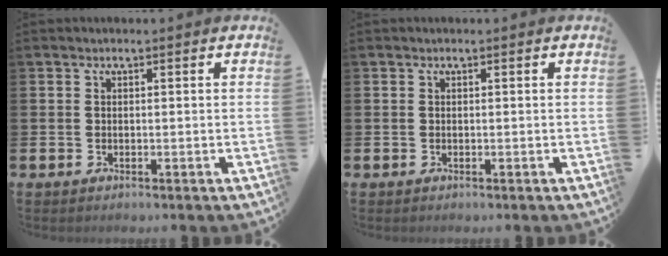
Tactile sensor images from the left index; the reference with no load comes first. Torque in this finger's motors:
{"motor_torque": [0.00, 0.00, 0.00, 0.00]}